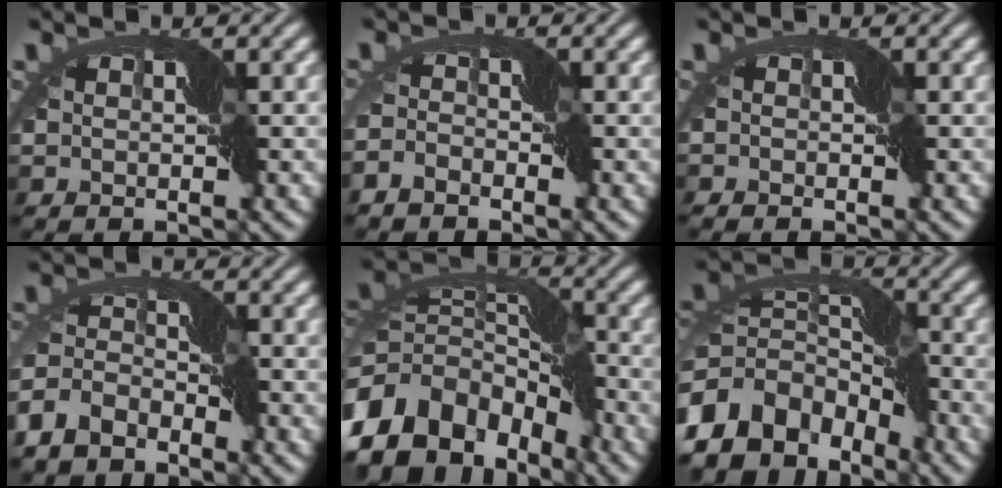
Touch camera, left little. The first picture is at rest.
{"total": 2.3, "force": [-2.0, 0.9, 0.7], "torque": [-0.022, 0.003, -0.049]}
{"total": 0.9, "force": [-0.7, 0.4, 0.3], "torque": [-0.008, -0.001, -0.016]}
{"total": 5.0, "force": [-3.7, 2.5, 2.2], "torque": [-0.054, 0.009, -0.085]}
{"total": 15.4, "force": [-8.2, 10.0, 8.5], "torque": [-0.192, 0.018, -0.145]}
{"total": 12.5, "force": [-6.3, 8.2, 7.0], "torque": [-0.154, 0.007, -0.124]}